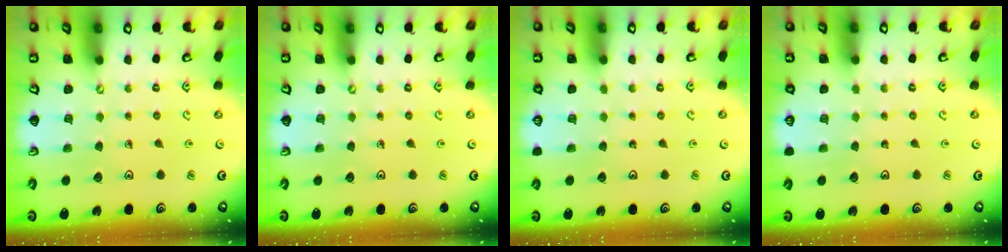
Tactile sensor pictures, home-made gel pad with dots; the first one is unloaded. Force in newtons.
{"total": 0.0}
{"total": 0.0}
{"total": 0.0}